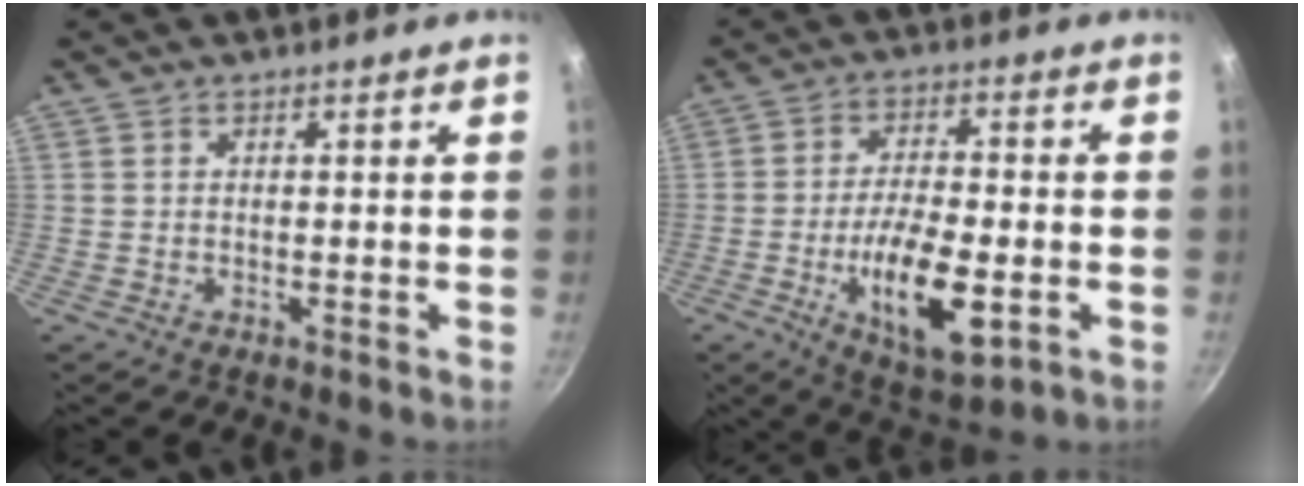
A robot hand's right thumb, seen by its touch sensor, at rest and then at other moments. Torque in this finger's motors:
{"motor_torque": [-0.53, 0.71, 0.04, -0.11, 0.20]}